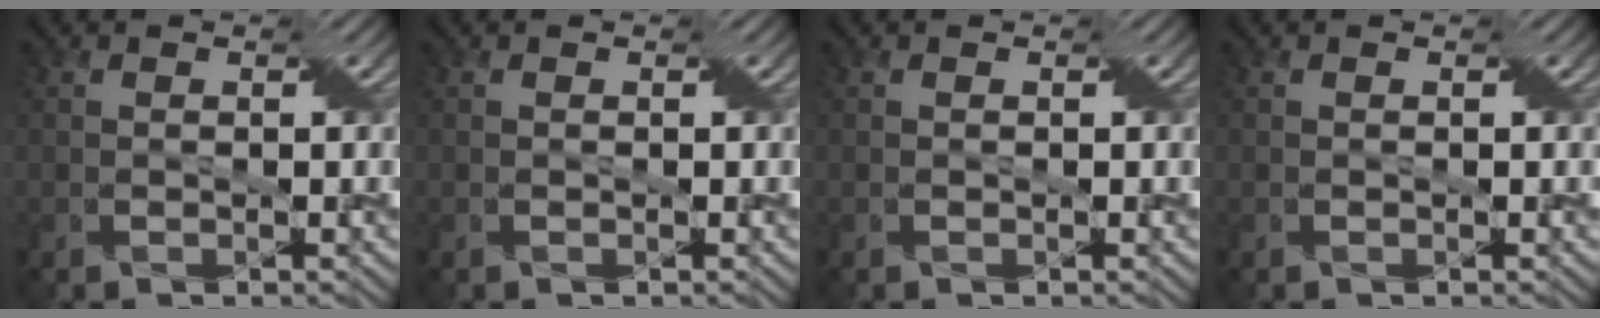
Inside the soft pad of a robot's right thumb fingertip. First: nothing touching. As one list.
[{"total": 0.0}, {"total": 0.0}, {"total": 0.0}]